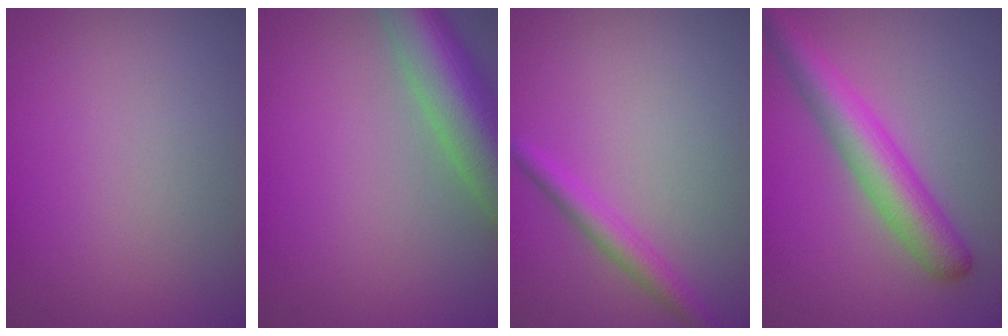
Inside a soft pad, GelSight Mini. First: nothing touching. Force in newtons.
{"total": 8.6, "press": 8.5, "slide": 0.6}
{"total": 2.3, "press": 2.3, "slide": 0.1}
{"total": 5.6, "press": 5.6, "slide": 0.1}